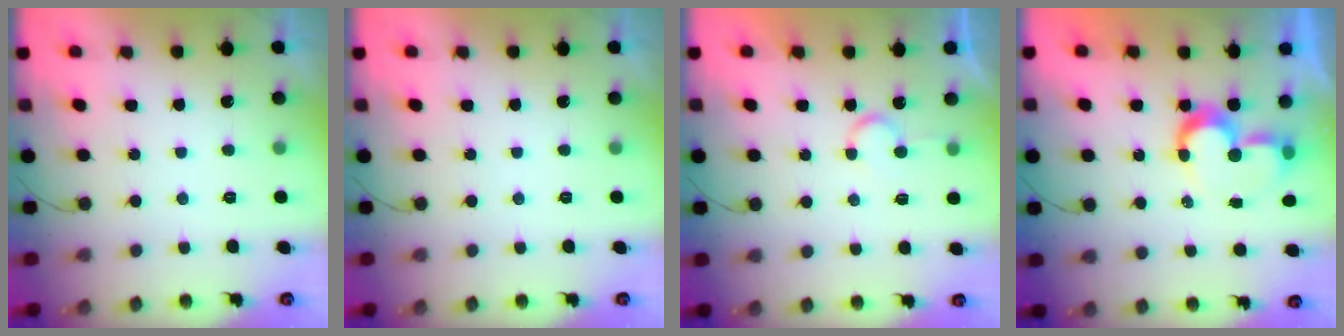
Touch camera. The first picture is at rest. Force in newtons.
{"total": 0.0}
{"total": 5.4, "press": 5.4, "slide": 0.4}
{"total": 8.5, "press": 8.5, "slide": 0.2}